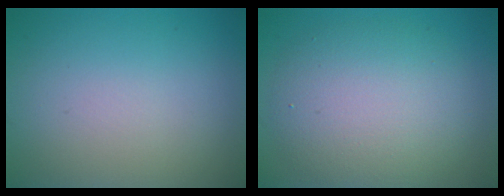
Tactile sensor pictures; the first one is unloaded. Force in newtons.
{"total": 6.6, "press": 6.6, "slide": 0.4}